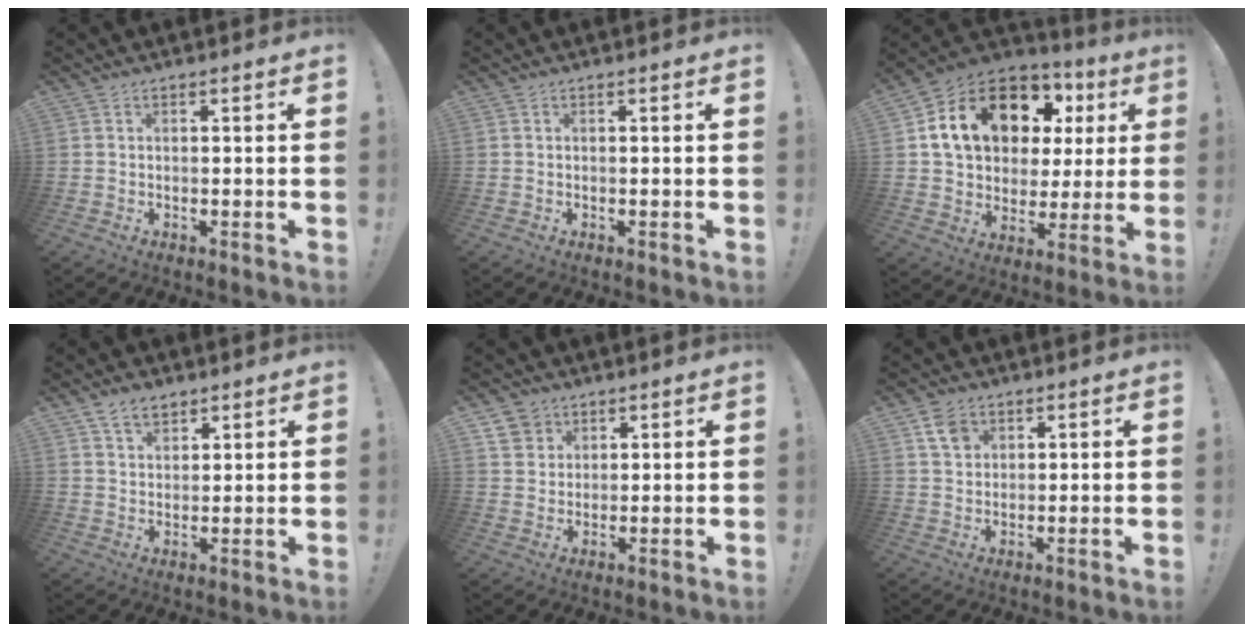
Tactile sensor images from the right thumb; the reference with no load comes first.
{"total": 0.0}
{"total": 19.1, "force": [8.4, 12.4, 11.8], "torque": [-0.199, -0.031, 0.165]}
{"total": 6.0, "force": [4.2, 3.5, 2.4], "torque": [-0.045, -0.014, 0.080]}
{"total": 6.1, "force": [3.6, 4.9, 0.8], "torque": [-0.010, -0.024, 0.070]}
{"total": 5.5, "force": [3.0, 4.0, 2.3], "torque": [-0.037, -0.005, 0.058]}